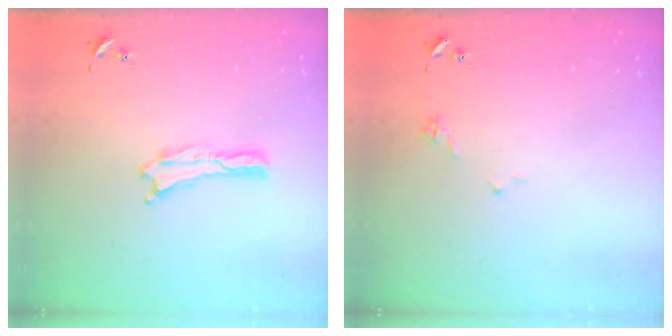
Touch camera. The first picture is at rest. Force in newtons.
{"total": 2.9, "press": 2.9, "slide": 0.3}